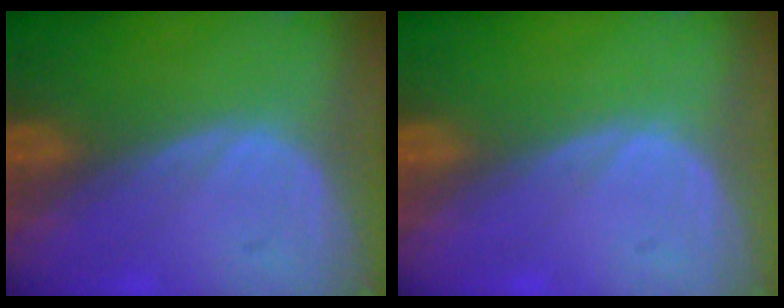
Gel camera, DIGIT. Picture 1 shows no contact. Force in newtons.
{"total": 0.0}